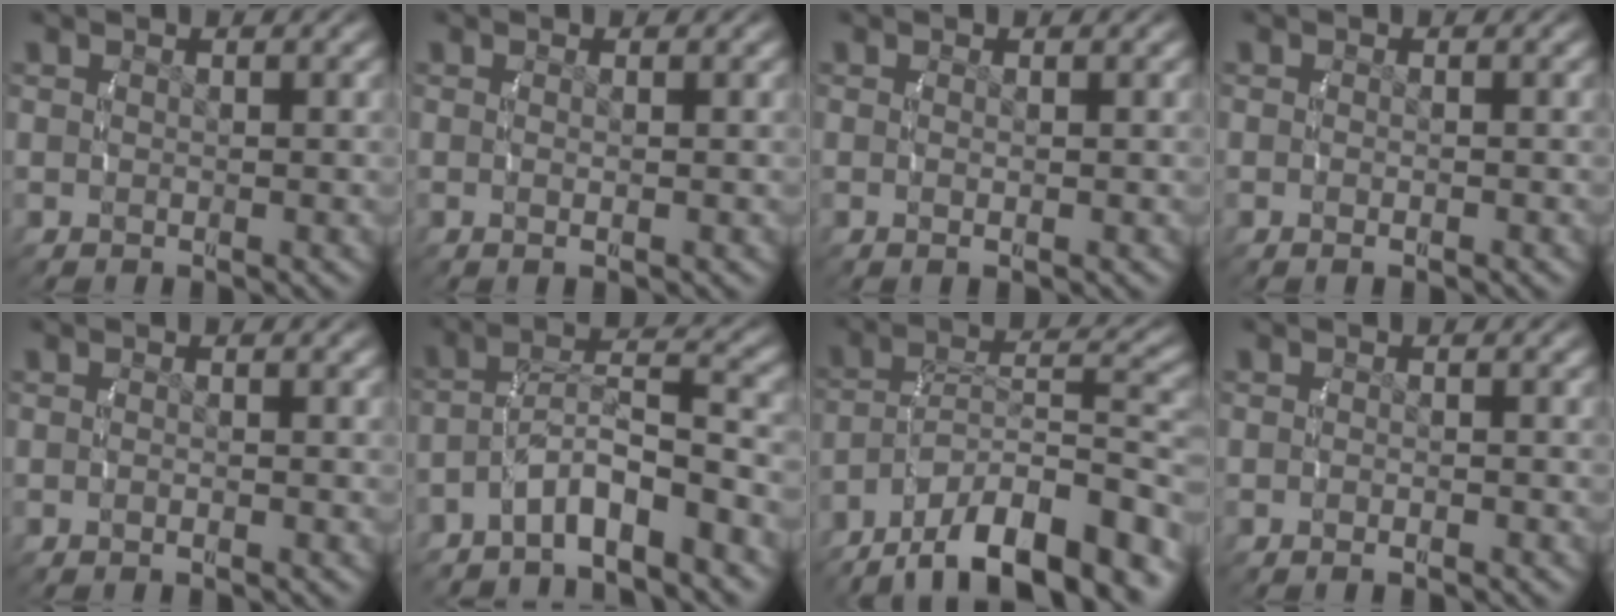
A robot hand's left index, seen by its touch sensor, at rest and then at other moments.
{"total": 0.8, "force": [-0.3, -0.4, 0.7], "torque": [-0.018, -0.007, -0.002]}
{"total": 0.9, "force": [-0.3, -0.4, 0.7], "torque": [-0.019, -0.007, -0.001]}
{"total": 0.9, "force": [-0.6, 0.4, 0.6], "torque": [-0.019, -0.004, -0.009]}
{"total": 0.9, "force": [-0.7, 0.0, 0.6], "torque": [-0.016, -0.002, -0.012]}
{"total": 5.6, "force": [-3.5, 2.6, 3.5], "torque": [-0.091, -0.016, -0.051]}
{"total": 12.0, "force": [-7.0, 6.4, 7.3], "torque": [-0.124, -0.019, -0.101]}
{"total": 1.2, "force": [-0.9, 0.2, 0.7], "torque": [-0.016, -0.001, -0.018]}